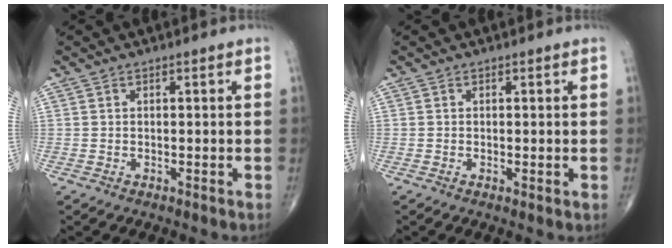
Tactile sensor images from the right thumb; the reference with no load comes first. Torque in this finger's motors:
{"motor_torque": [-0.52, 0.05, -0.06, -0.05, -0.03]}